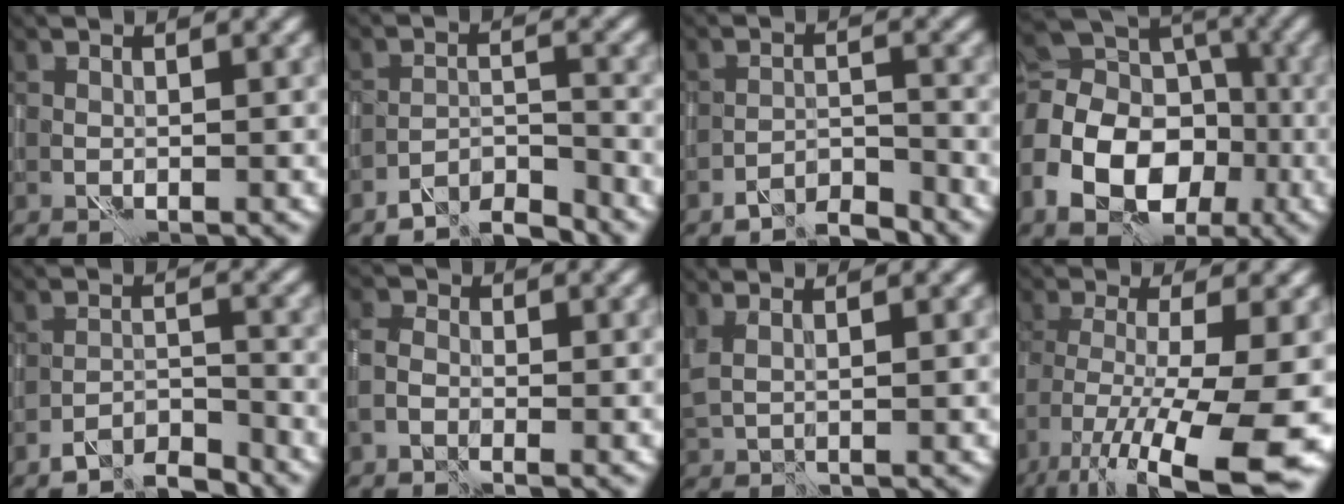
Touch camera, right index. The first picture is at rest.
{"total": 4.4, "force": [-4.1, 0.8, 1.3], "torque": [-0.022, 0.002, -0.078]}
{"total": 3.6, "force": [-3.3, 0.8, 1.2], "torque": [-0.018, 0.006, -0.065]}
{"total": 11.9, "force": [-4.3, 8.4, 7.3], "torque": [-0.147, -0.007, -0.092]}
{"total": 4.3, "force": [-3.8, 1.1, 1.6], "torque": [-0.025, 0.004, -0.074]}
{"total": 2.2, "force": [-1.0, 1.3, 1.4], "torque": [-0.030, 0.005, -0.030]}
{"total": 2.7, "force": [1.3, 1.0, 2.2], "torque": [-0.031, 0.012, 0.022]}
{"total": 14.1, "force": [-7.4, 3.8, 11.4], "torque": [-0.208, -0.019, -0.110]}